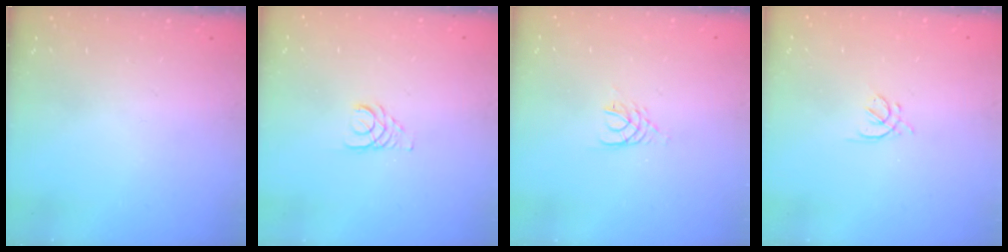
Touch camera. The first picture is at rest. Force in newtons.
{"total": 2.9, "press": 2.9, "slide": 0.3}
{"total": 3.0, "press": 2.9, "slide": 0.4}
{"total": 2.5, "press": 2.4, "slide": 0.6}